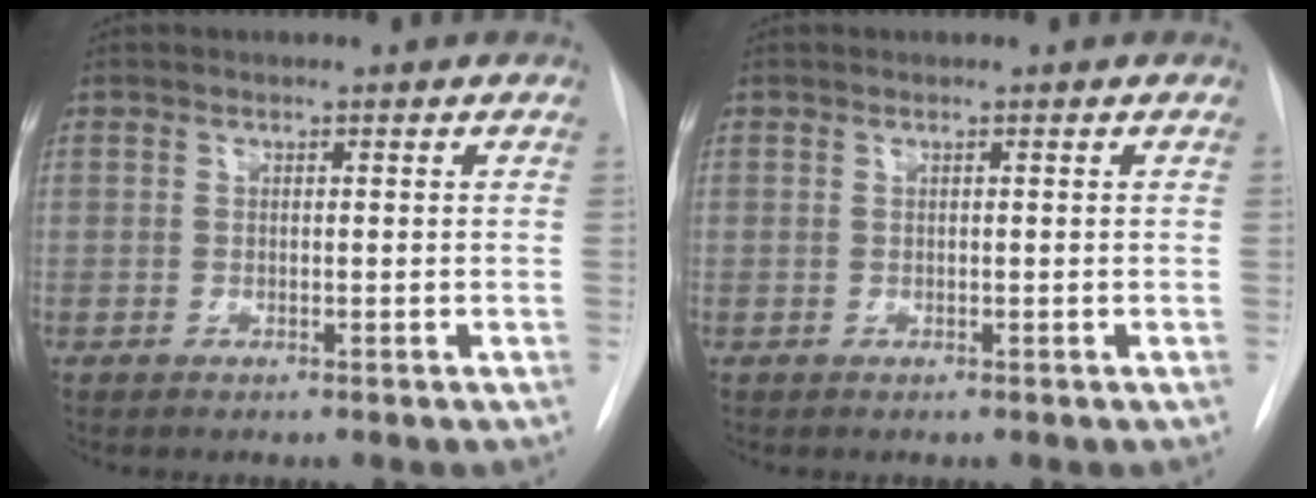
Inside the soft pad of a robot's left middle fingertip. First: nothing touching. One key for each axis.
{"total": 0.0}